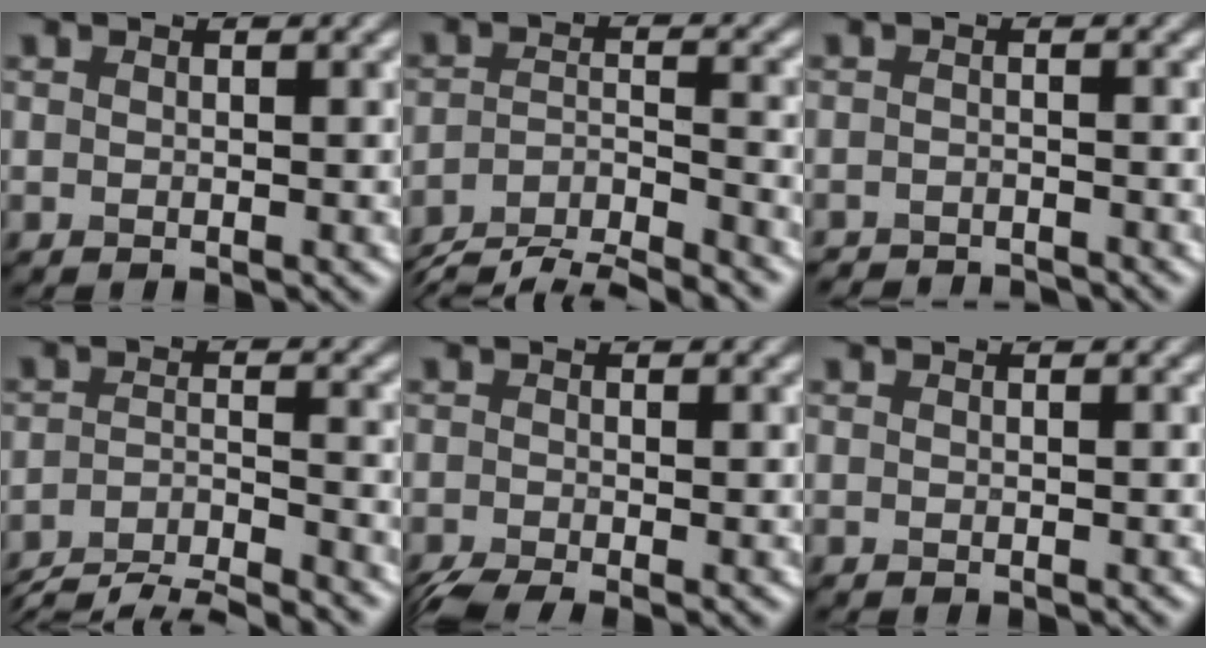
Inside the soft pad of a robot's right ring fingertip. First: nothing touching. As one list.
[{"total": 7.0, "force": [-6.4, 1.4, 2.5], "torque": [-0.041, -0.013, -0.110]}, {"total": 3.4, "force": [-3.3, 0.4, 0.5], "torque": [-0.005, -0.012, -0.053]}, {"total": 6.2, "force": [-5.7, 1.1, 2.3], "torque": [-0.038, -0.011, -0.100]}, {"total": 3.0, "force": [-2.2, 0.6, 1.9], "torque": [-0.036, -0.011, -0.046]}, {"total": 0.0}]